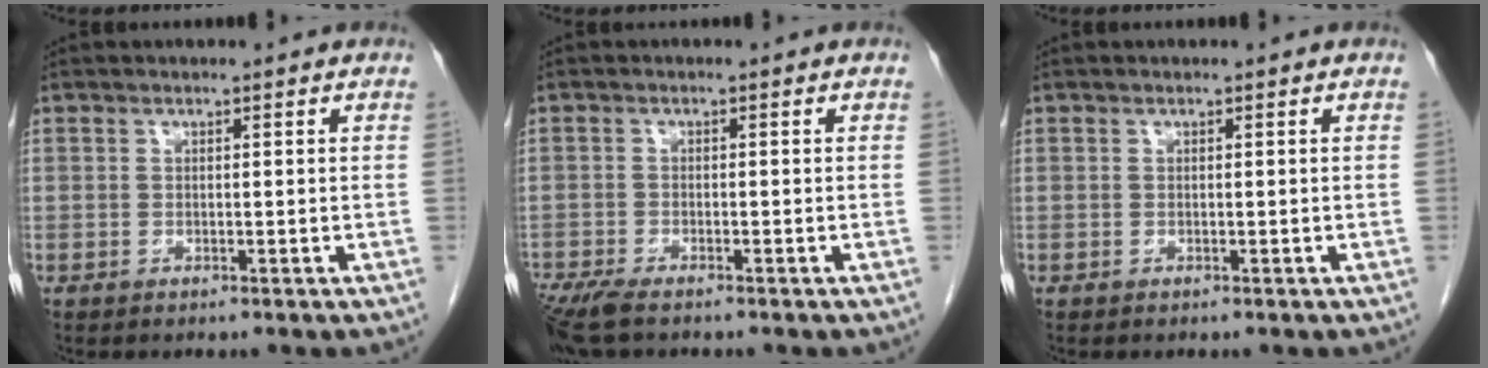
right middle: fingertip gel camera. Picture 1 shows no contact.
{"total": 5.5, "force": [-4.4, 0.9, 3.1], "torque": [-0.064, -0.016, -0.080]}
{"total": 0.0}